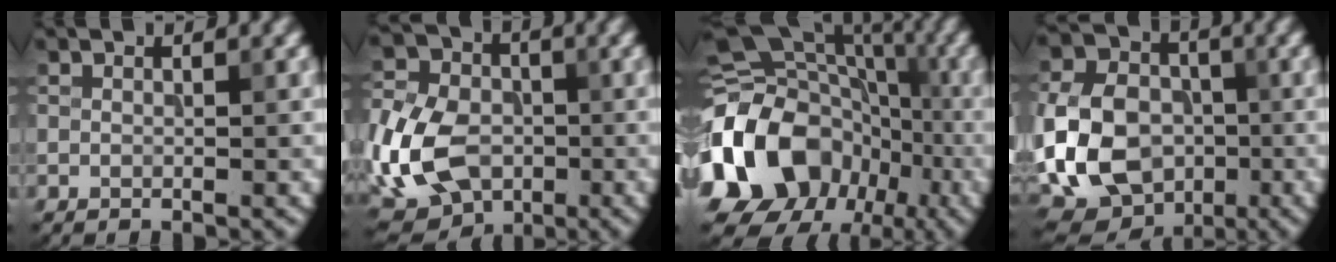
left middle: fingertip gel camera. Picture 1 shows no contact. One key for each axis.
{"total": 12.3, "fx": -3.3, "fy": 9.0, "fz": 7.8, "tx": -0.166, "ty": -0.024, "tz": -0.065}
{"total": 16.9, "fx": -6.1, "fy": 13.3, "fz": 8.5, "tx": -0.188, "ty": 0.020, "tz": -0.126}
{"total": 13.7, "fx": -2.6, "fy": 10.6, "fz": 8.4, "tx": -0.159, "ty": -0.011, "tz": -0.061}